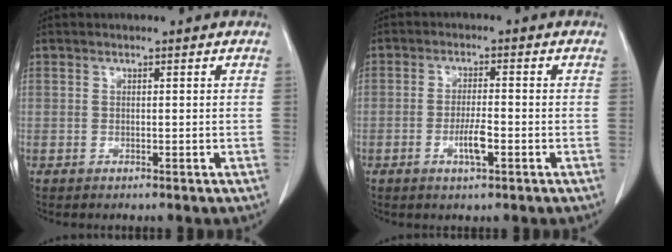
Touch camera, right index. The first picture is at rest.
{"total": 3.9, "force": [-1.5, 0.7, 3.6], "torque": [-0.067, -0.001, -0.026]}